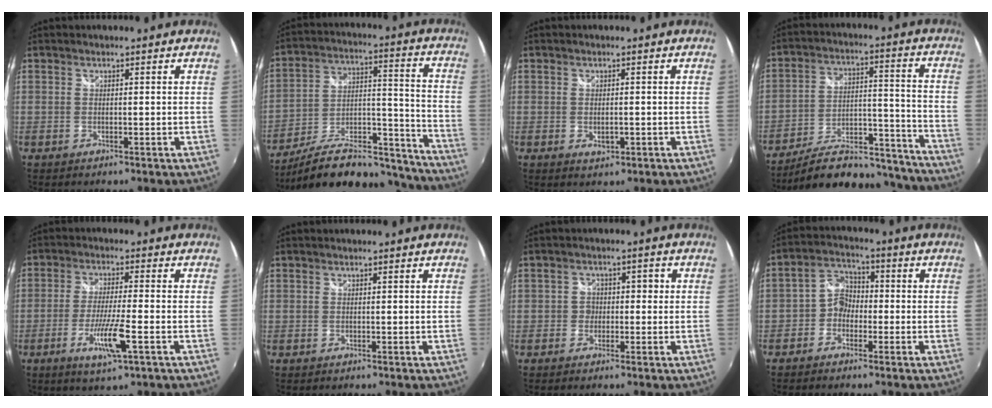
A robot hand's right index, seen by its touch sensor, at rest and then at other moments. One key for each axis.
{"total": 25.1, "fx": -21.3, "fy": 7.9, "fz": 10.8, "tx": -0.171, "ty": 0.029, "tz": -0.297}
{"total": 2.4, "fx": -0.5, "fy": 1.5, "fz": 1.8, "tx": -0.031, "ty": -0.005, "tz": -0.007}
{"total": 22.8, "fx": -20.0, "fy": 7.4, "fz": 8.1, "tx": -0.133, "ty": 0.038, "tz": -0.258}
{"total": 8.6, "fx": -3.5, "fy": 0.7, "fz": 7.8, "tx": -0.154, "ty": -0.016, "tz": -0.065}
{"total": 0.0}
{"total": 3.2, "fx": -1.0, "fy": 2.9, "fz": 0.6, "tx": -0.006, "ty": 0.009, "tz": -0.022}
{"total": 5.3, "fx": -2.0, "fy": 4.4, "fz": 2.1, "tx": -0.040, "ty": 0.018, "tz": -0.045}